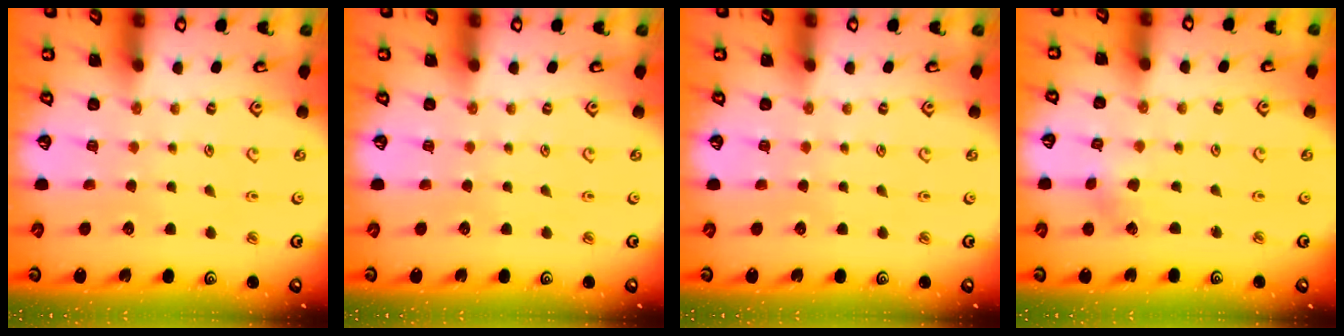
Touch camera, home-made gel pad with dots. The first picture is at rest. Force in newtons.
{"total": 0.0}
{"total": 0.0}
{"total": 1.3, "press": 1.3, "slide": 0.2}